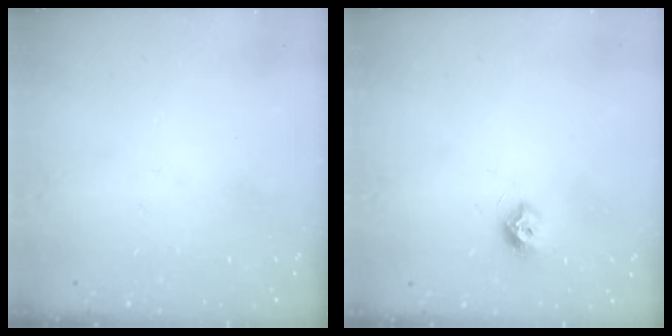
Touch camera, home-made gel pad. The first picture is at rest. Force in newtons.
{"total": 7.7, "press": 7.7, "slide": 0.7}